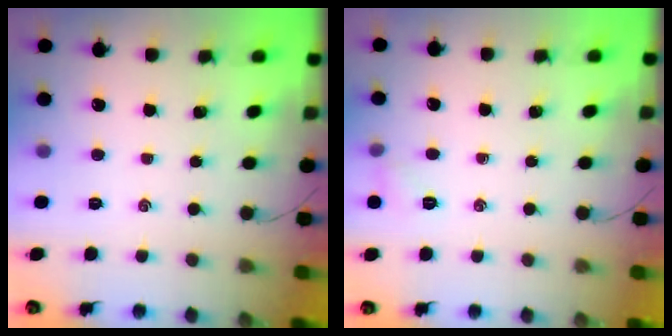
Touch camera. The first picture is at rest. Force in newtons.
{"total": 5.0, "press": 4.7, "slide": 1.5}